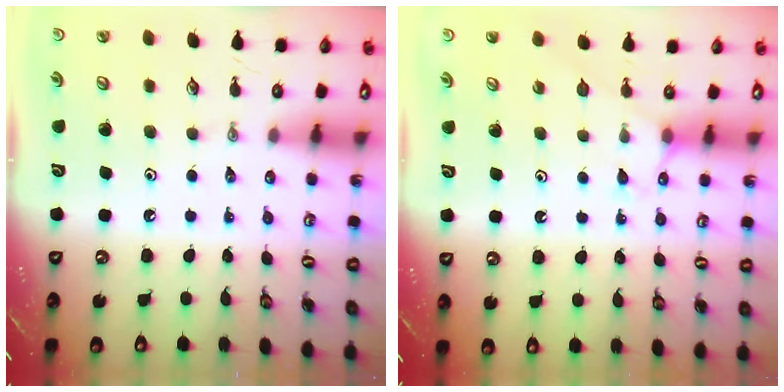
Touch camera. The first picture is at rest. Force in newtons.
{"total": 5.9, "press": 5.9, "slide": 0.5}